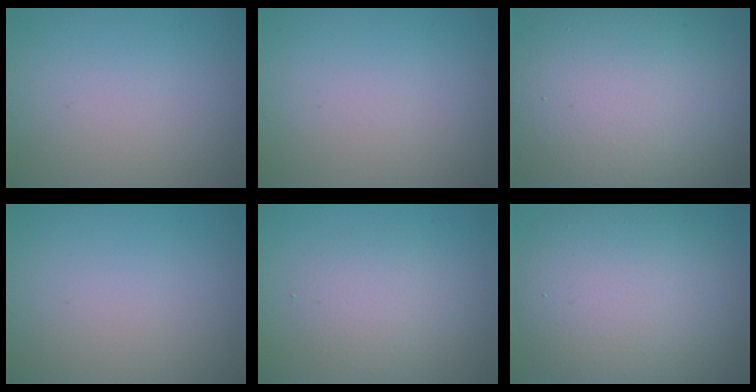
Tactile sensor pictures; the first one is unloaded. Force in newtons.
{"total": 0.0}
{"total": 15.9, "press": 15.9, "slide": 1.1}
{"total": 0.0}
{"total": 2.7, "press": 2.7, "slide": 0.2}
{"total": 10.3, "press": 10.2, "slide": 0.6}